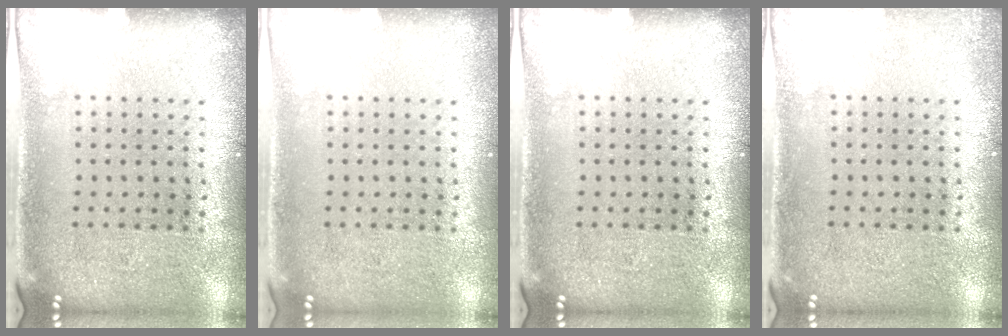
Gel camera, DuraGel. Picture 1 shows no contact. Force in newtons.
{"total": 0.0}
{"total": 0.0}
{"total": 1.0, "press": 1.0, "slide": 0.3}